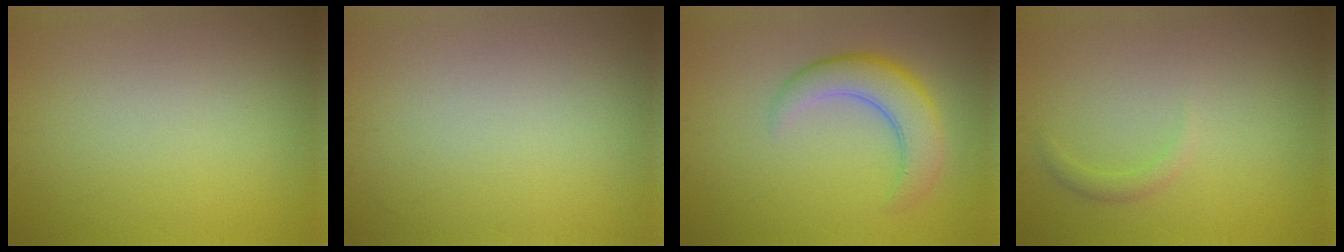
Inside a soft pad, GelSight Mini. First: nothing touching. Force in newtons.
{"total": 0.0}
{"total": 4.9, "press": 4.9, "slide": 0.2}
{"total": 1.0, "press": 1.0, "slide": 0.0}